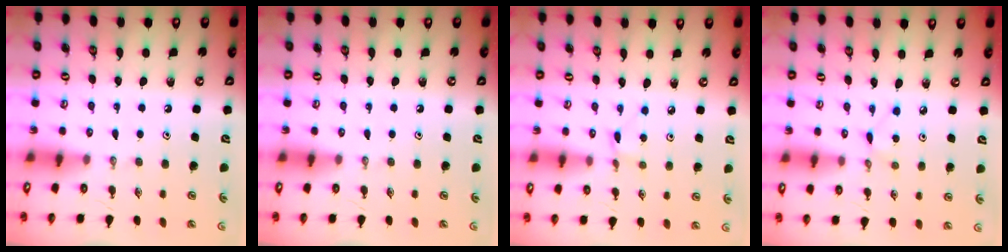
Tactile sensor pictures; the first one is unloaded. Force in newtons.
{"total": 0.0}
{"total": 1.4, "press": 1.4, "slide": 0.2}
{"total": 2.5, "press": 2.5, "slide": 0.3}